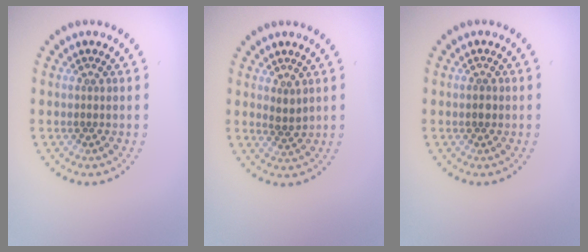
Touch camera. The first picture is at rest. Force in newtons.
{"total": 1.6, "press": 1.2, "slide": 1.0}
{"total": 1.1, "press": 1.1, "slide": 0.0}